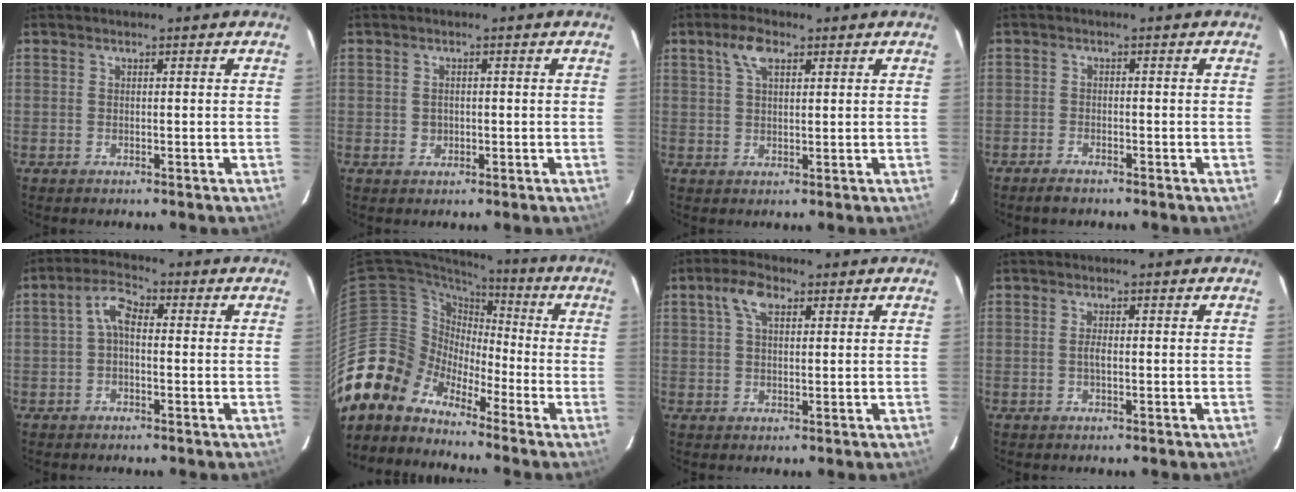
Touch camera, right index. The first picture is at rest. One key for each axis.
{"total": 1.7, "fx": -0.1, "fy": 1.6, "fz": 0.5, "tx": -0.007, "ty": 0.003, "tz": 0.000}
{"total": 4.1, "fx": 2.4, "fy": 1.6, "fz": 2.9, "tx": -0.056, "ty": 0.010, "tz": 0.044}
{"total": 2.2, "fx": -1.9, "fy": 0.8, "fz": 0.7, "tx": -0.028, "ty": -0.002, "tz": -0.037}
{"total": 3.4, "fx": -0.3, "fy": 1.7, "fz": 2.9, "tx": -0.060, "ty": 0.015, "tz": -0.006}
{"total": 11.7, "fx": -9.5, "fy": 6.8, "fz": 0.6, "tx": -0.027, "ty": 0.033, "tz": -0.200}
{"total": 4.4, "fx": 2.2, "fy": 2.1, "fz": 3.3, "tx": -0.063, "ty": 0.014, "tz": 0.040}
{"total": 0.7, "fx": -0.1, "fy": -0.1, "fz": 0.7, "tx": -0.016, "ty": -0.001, "tz": -0.004}